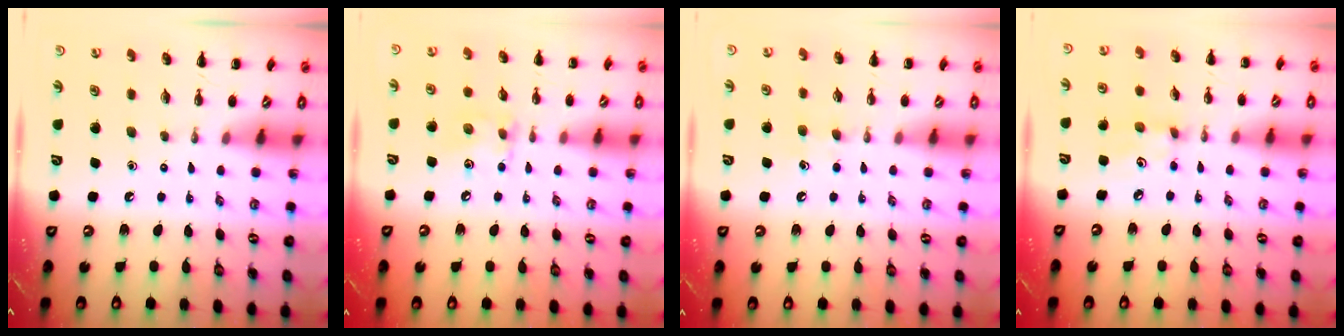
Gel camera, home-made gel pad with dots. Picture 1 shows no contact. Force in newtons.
{"total": 7.0, "press": 7.0, "slide": 0.7}
{"total": 4.9, "press": 4.7, "slide": 1.4}
{"total": 3.5, "press": 3.5, "slide": 0.7}